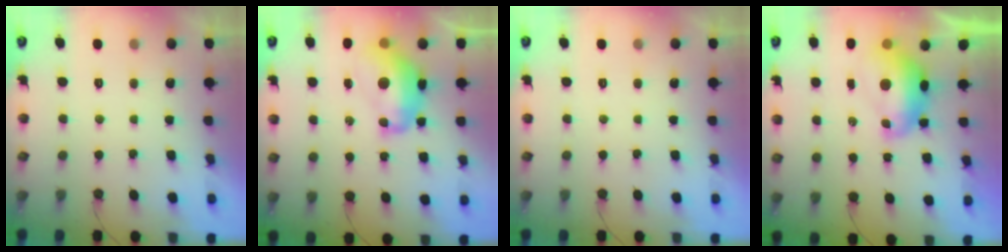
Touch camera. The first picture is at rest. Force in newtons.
{"total": 12.9, "press": 12.8, "slide": 1.6}
{"total": 0.0}
{"total": 10.1, "press": 10.0, "slide": 1.4}